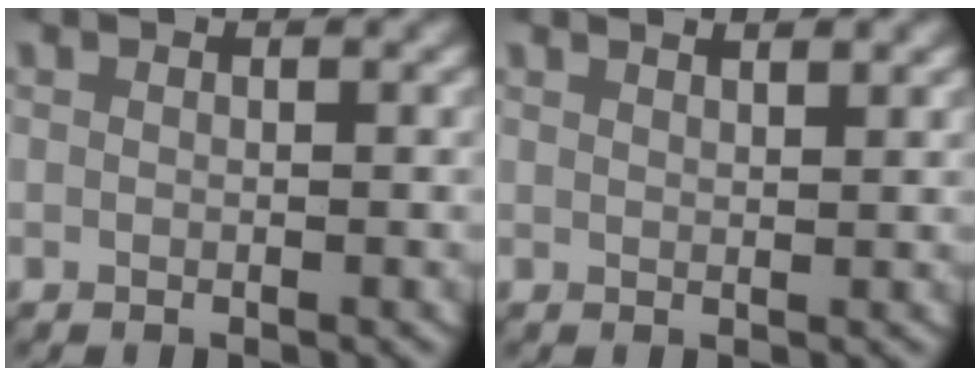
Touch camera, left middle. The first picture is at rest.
{"total": 2.0, "force": [1.8, 0.1, 0.7], "torque": [-0.010, -0.001, 0.031]}